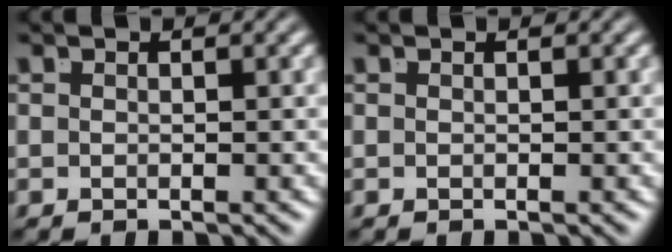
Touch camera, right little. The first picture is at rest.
{"total": 0.0}